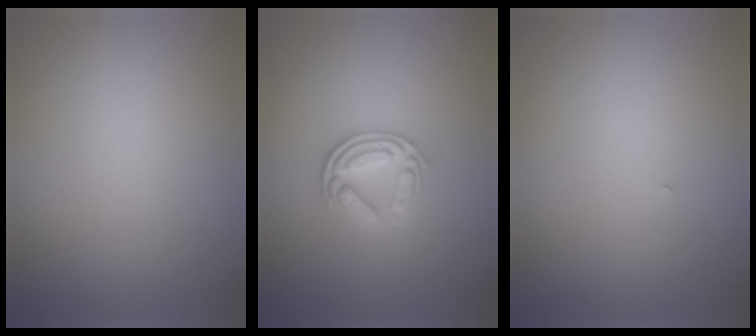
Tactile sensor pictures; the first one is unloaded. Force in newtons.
{"total": 3.9, "press": 3.2, "slide": 2.2}
{"total": 0.0}